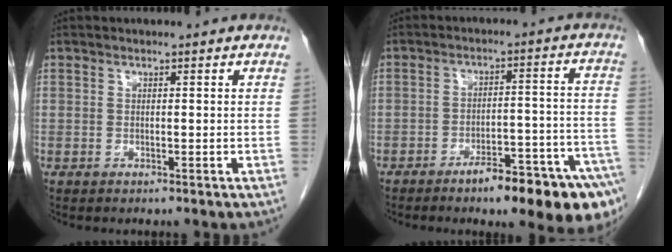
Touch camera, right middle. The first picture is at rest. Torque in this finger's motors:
{"motor_torque": [1.48, -0.66, 0.25, 0.10]}